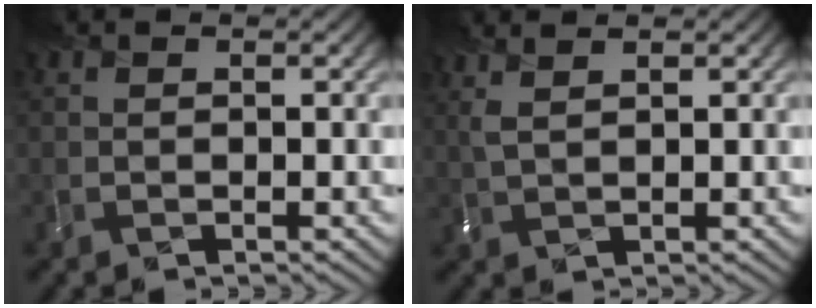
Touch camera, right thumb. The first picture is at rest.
{"total": 3.3, "force": [2.2, 1.0, 2.2], "torque": [-0.044, 0.011, 0.030]}